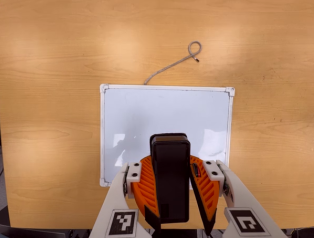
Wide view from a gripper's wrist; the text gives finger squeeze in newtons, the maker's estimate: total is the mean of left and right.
{"total": 10.6, "left": 10.0, "right": 11.1}